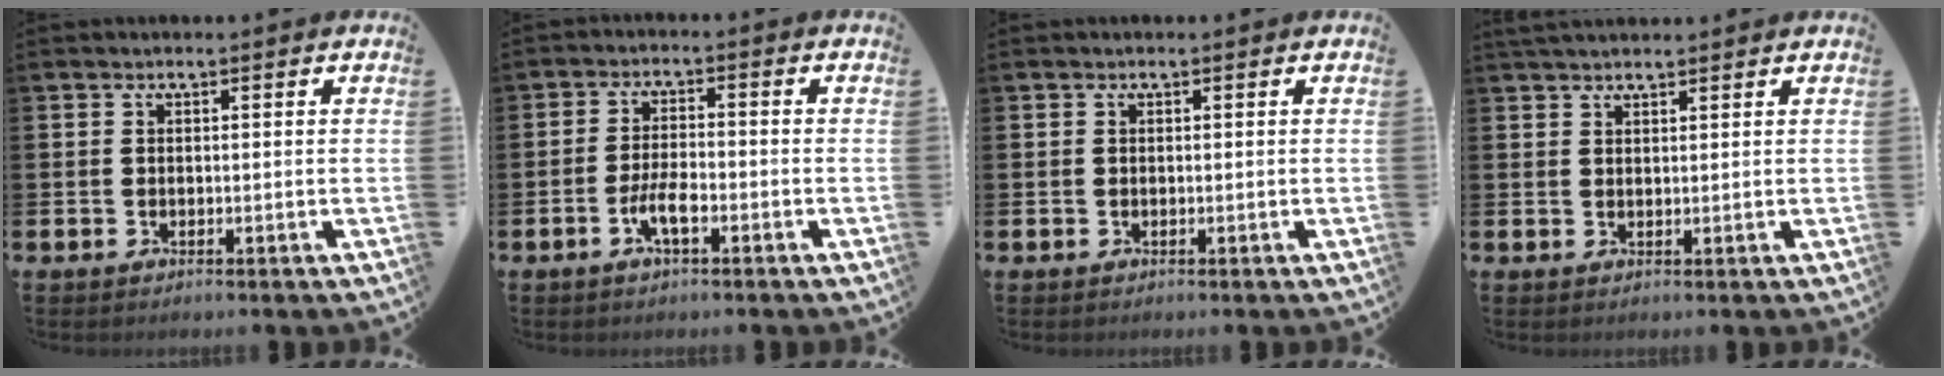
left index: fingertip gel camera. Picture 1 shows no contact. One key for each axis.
{"total": 3.7, "fx": -1.6, "fy": 1.1, "fz": 3.1, "tx": -0.071, "ty": 0.002, "tz": -0.032}
{"total": 0.0}
{"total": 2.0, "fx": 2.0, "fy": 0.4, "fz": 0.4, "tx": 0.000, "ty": -0.006, "tz": 0.034}